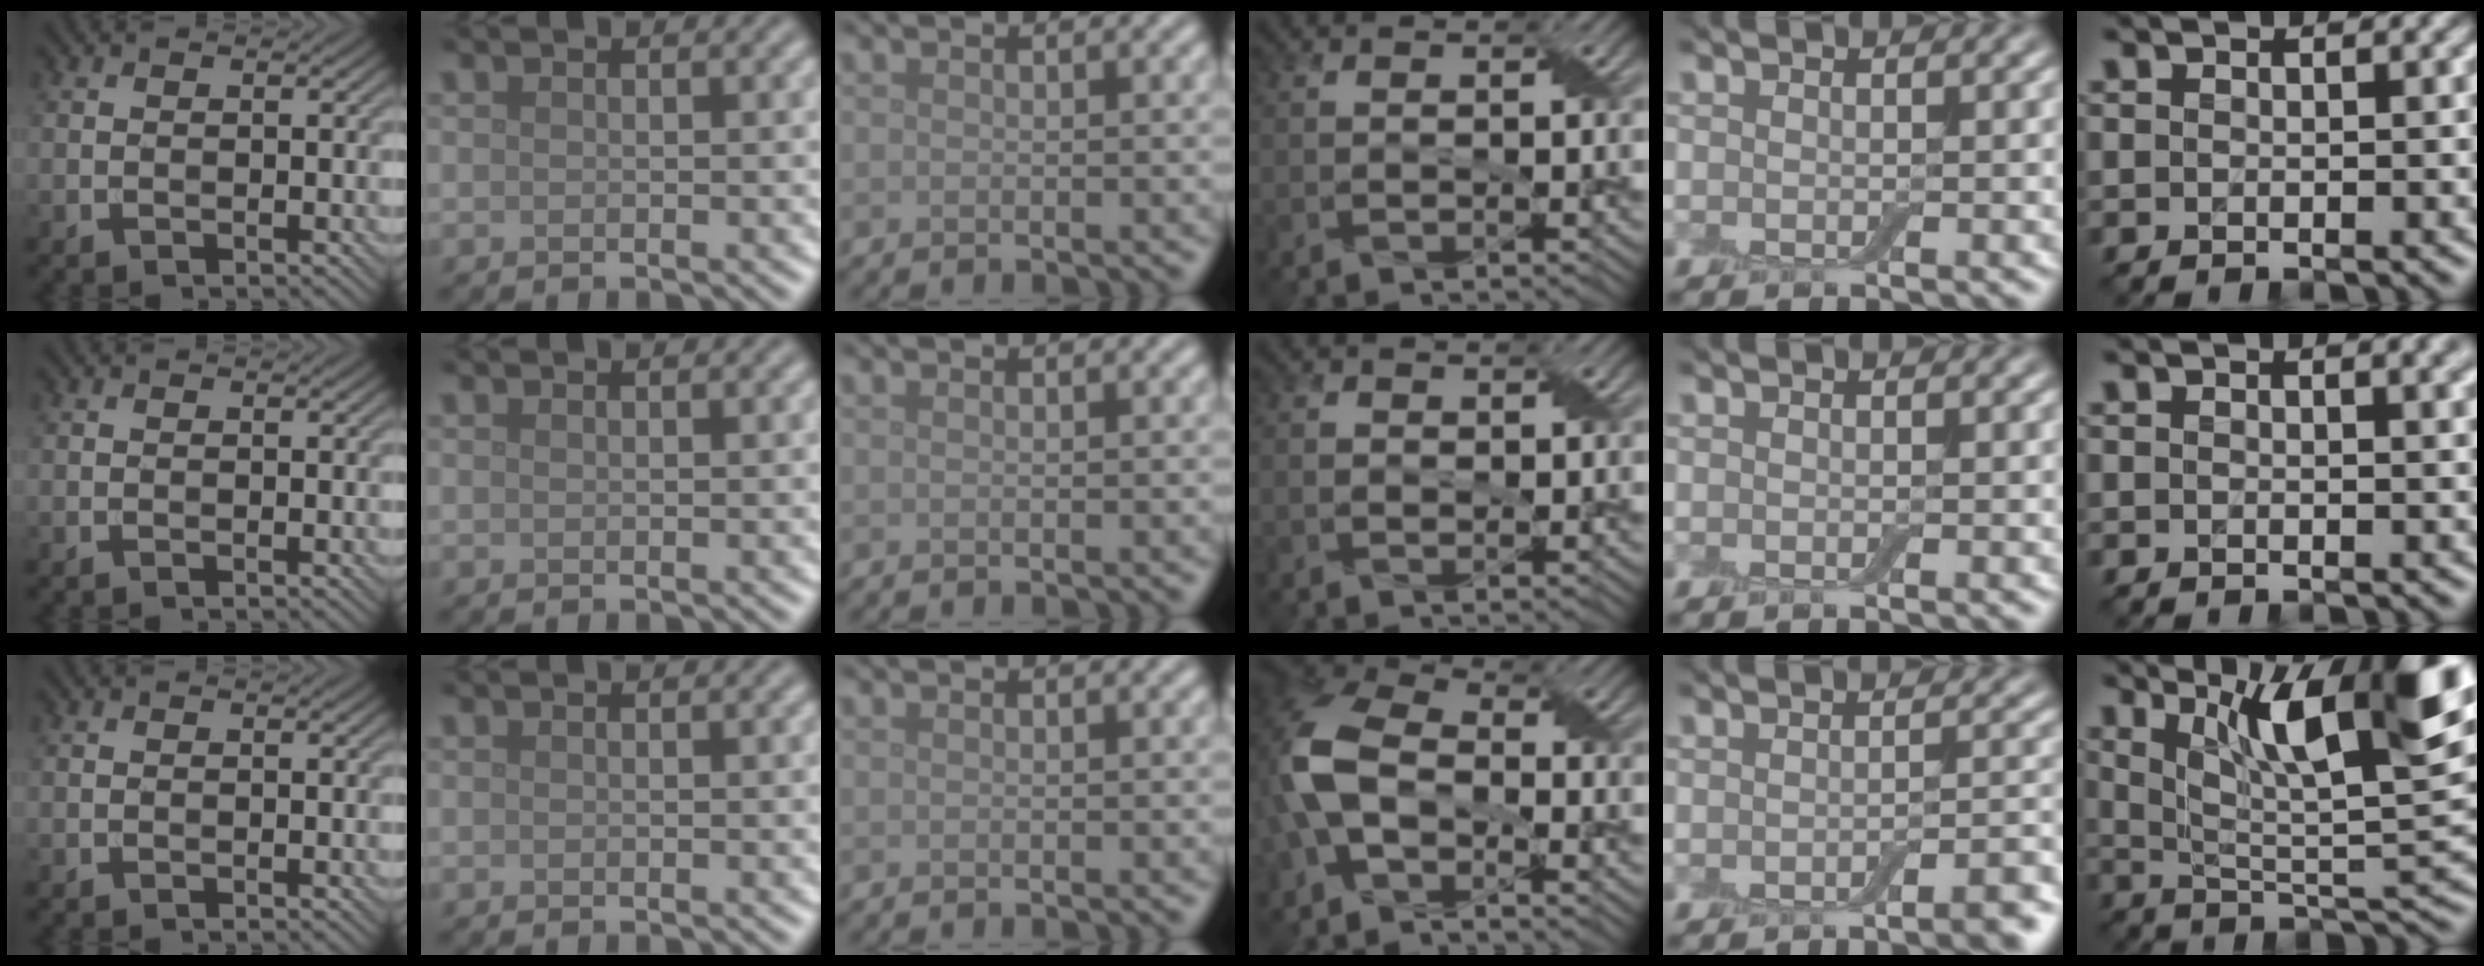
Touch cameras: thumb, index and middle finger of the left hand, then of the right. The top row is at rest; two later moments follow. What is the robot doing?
{"motion": "peel", "object": "bubble wrap"}